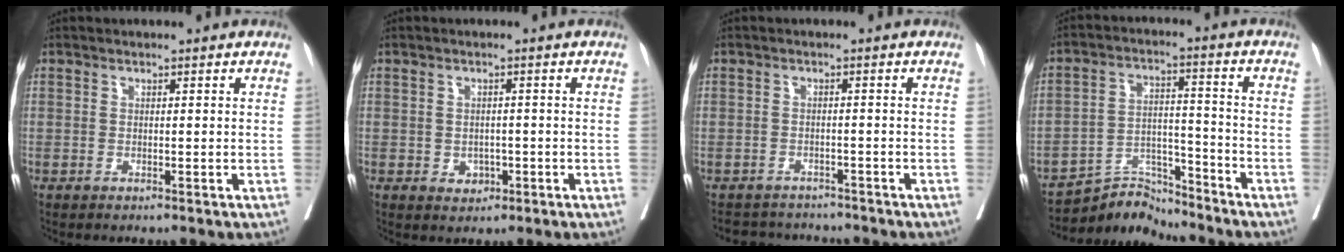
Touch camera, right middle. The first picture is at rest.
{"total": 2.2, "force": [-0.7, 1.8, 1.1], "torque": [-0.011, 0.003, -0.003]}
{"total": 5.3, "force": [-5.1, 1.5, -0.1], "torque": [0.007, 0.006, -0.072]}
{"total": 7.4, "force": [-7.3, 0.6, -1.1], "torque": [0.017, 0.020, -0.129]}